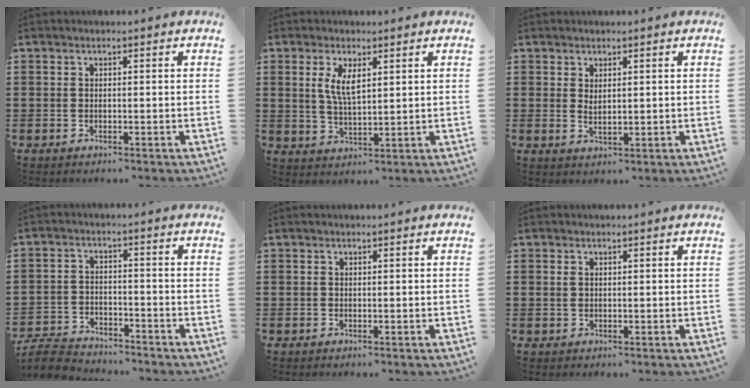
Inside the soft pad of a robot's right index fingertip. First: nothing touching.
{"total": 4.7, "force": [1.7, 1.6, 4.1], "torque": [-0.086, 0.003, 0.028]}
{"total": 1.6, "force": [0.9, 0.7, 1.1], "torque": [-0.024, 0.004, 0.014]}
{"total": 5.3, "force": [-5.1, 1.1, 0.9], "torque": [-0.033, 0.003, -0.106]}
{"total": 0.0}
{"total": 0.8, "force": [0.3, 0.6, 0.4], "torque": [-0.011, 0.005, 0.005]}